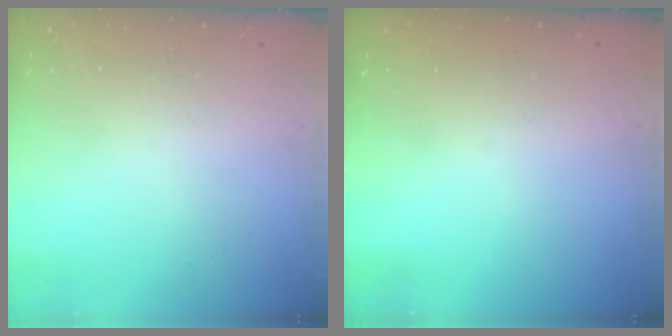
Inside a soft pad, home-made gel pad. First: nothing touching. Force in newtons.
{"total": 0.0}